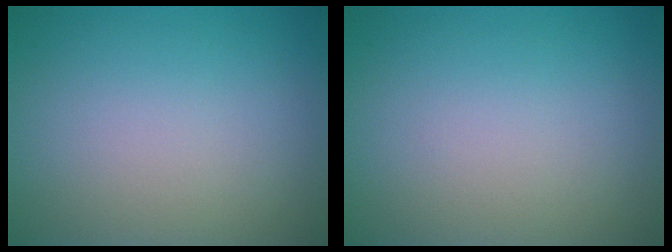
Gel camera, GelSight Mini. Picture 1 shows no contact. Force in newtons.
{"total": 0.0}